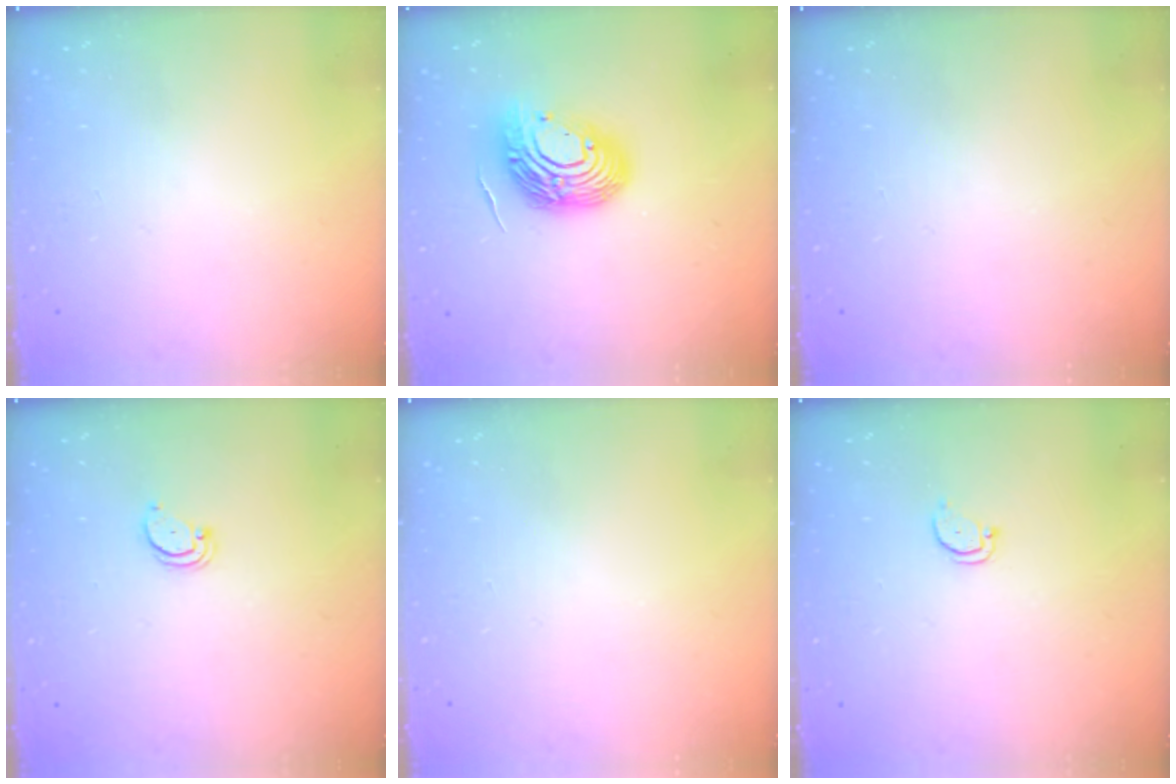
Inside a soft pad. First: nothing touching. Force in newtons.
{"total": 15.1, "press": 15.0, "slide": 2.0}
{"total": 0.0}
{"total": 2.5, "press": 2.5, "slide": 0.3}
{"total": 0.0}
{"total": 2.2, "press": 2.2, "slide": 0.2}